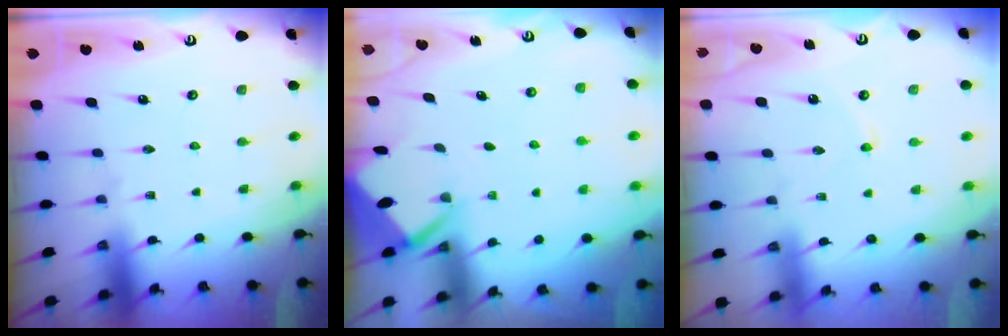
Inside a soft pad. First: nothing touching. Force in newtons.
{"total": 2.6, "press": 2.6, "slide": 0.3}
{"total": 2.1, "press": 2.1, "slide": 0.2}